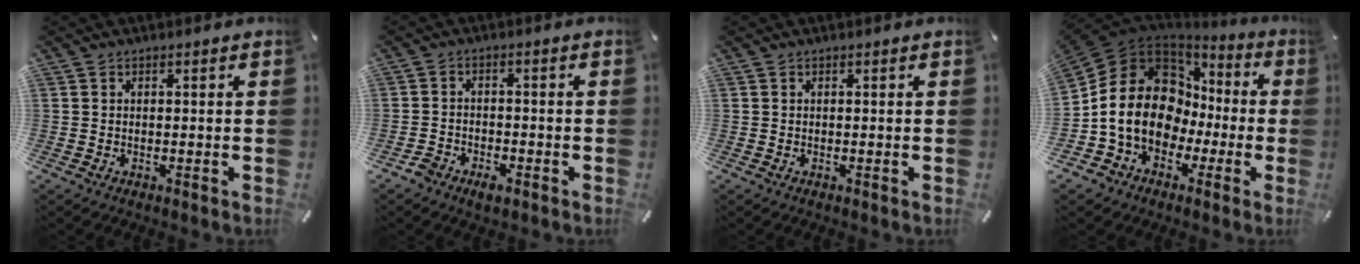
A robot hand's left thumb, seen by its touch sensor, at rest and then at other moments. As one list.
[{"total": 3.4, "force": [-2.5, 2.1, 1.1], "torque": [-0.033, 0.008, -0.052]}, {"total": 0.0}, {"total": 17.5, "force": [-1.3, 14.7, 9.4], "torque": [-0.197, -0.006, -0.018]}]